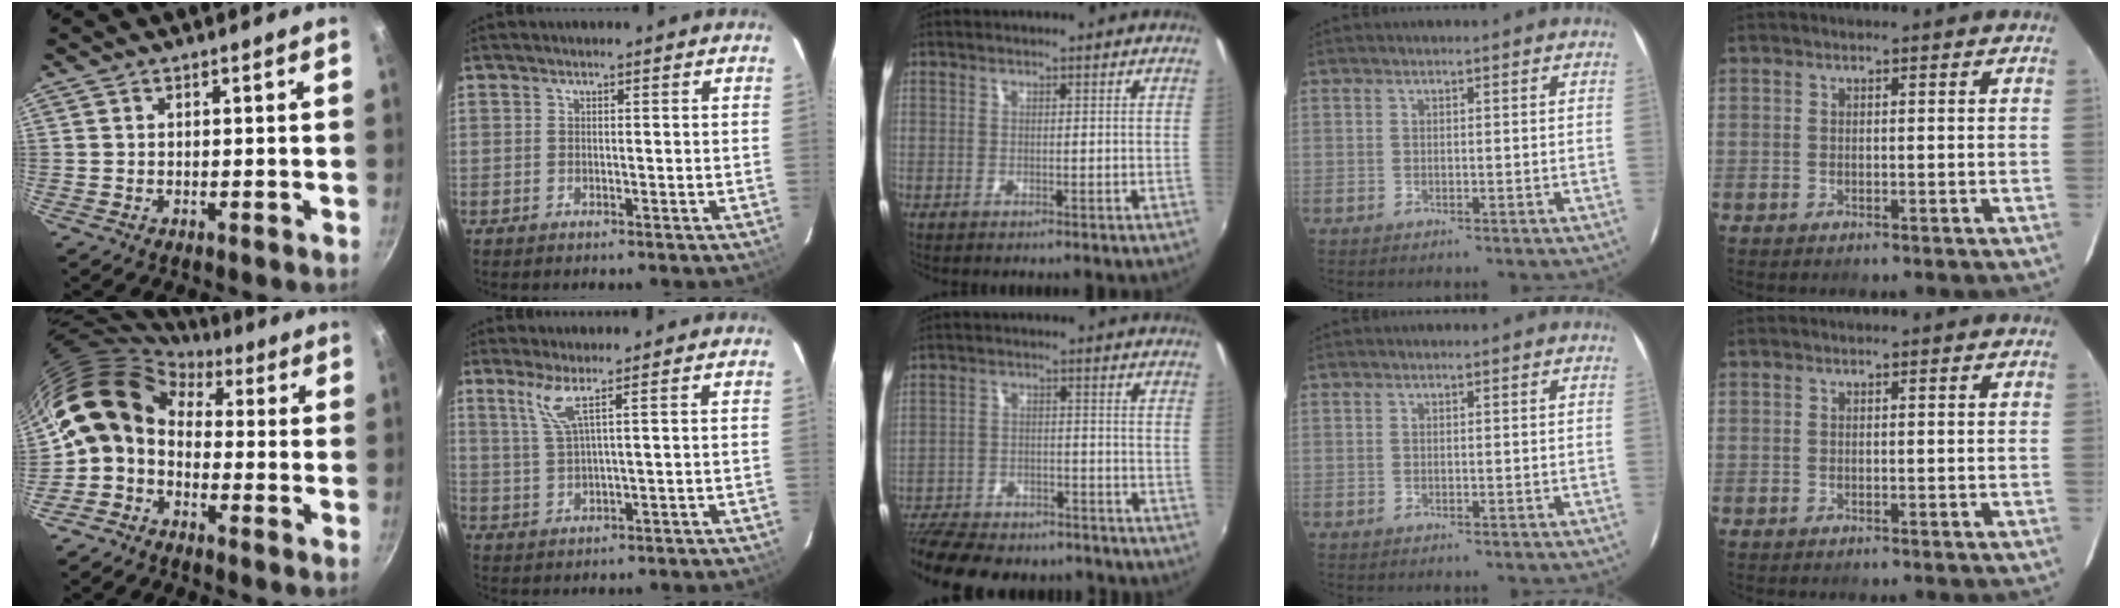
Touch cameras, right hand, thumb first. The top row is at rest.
{"thumb": {"total": 10.6, "force": [1.1, 7.9, 7.0], "torque": [-0.116, 0.027, -0.008]}, "index": {"total": 4.1, "force": [2.2, -0.7, 3.3], "torque": [-0.069, -0.007, 0.053]}, "middle": {"total": 18.5, "force": [-15.5, 6.9, 7.5], "torque": [-0.176, -0.015, -0.224]}}